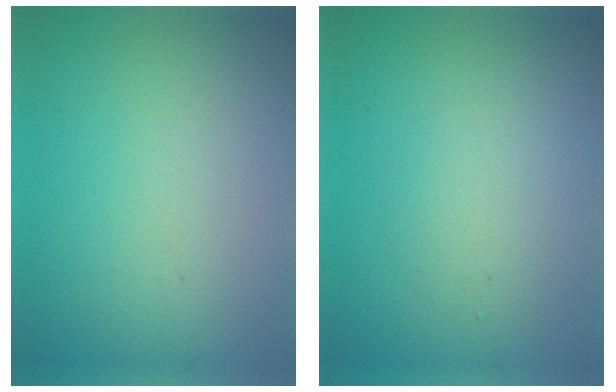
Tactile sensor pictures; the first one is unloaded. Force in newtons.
{"total": 2.7, "press": 2.6, "slide": 0.3}